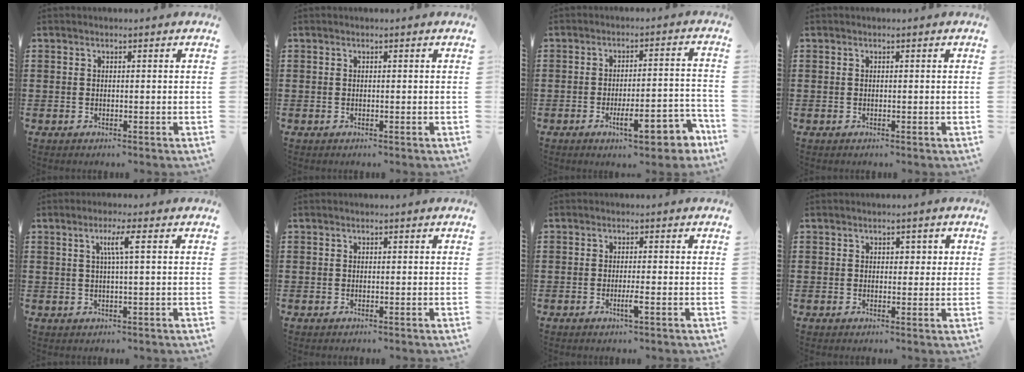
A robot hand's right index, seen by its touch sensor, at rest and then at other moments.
{"total": 0.0}
{"total": 9.5, "force": [-5.1, 2.6, 7.6], "torque": [-0.099, 0.000, -0.086]}
{"total": 0.0}
{"total": 3.7, "force": [0.9, -0.1, 3.6], "torque": [-0.071, 0.000, 0.010]}
{"total": 0.0}
{"total": 2.3, "force": [-1.0, -0.1, 2.1], "torque": [-0.041, -0.006, -0.020]}
{"total": 1.6, "force": [0.5, 1.2, 0.9], "torque": [-0.013, 0.005, 0.006]}